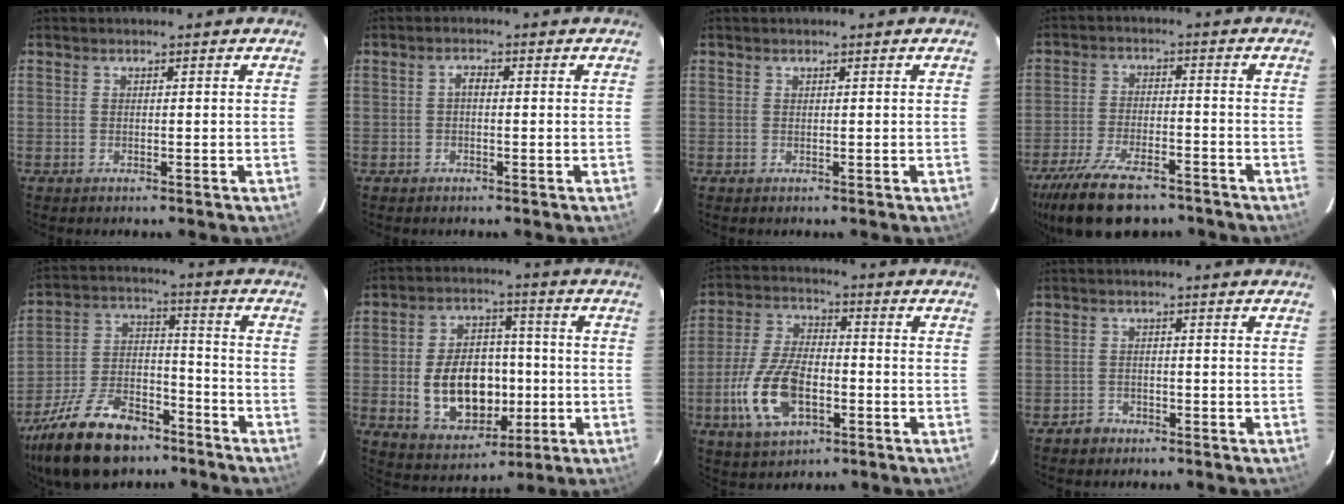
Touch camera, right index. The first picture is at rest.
{"total": 1.4, "force": [-0.2, 0.8, 1.1], "torque": [-0.022, 0.008, -0.007]}
{"total": 0.0}
{"total": 16.0, "force": [-11.9, 6.3, 8.6], "torque": [-0.193, -0.027, -0.201]}
{"total": 20.5, "force": [-14.2, 10.1, 10.8], "torque": [-0.236, -0.003, -0.238]}
{"total": 14.7, "force": [-2.3, 10.1, 10.5], "torque": [-0.213, 0.016, -0.013]}
{"total": 13.8, "force": [-4.6, 7.0, 11.0], "torque": [-0.240, -0.001, -0.080]}
{"total": 2.6, "force": [-1.7, 1.9, 0.2], "torque": [-0.006, 0.008, -0.026]}